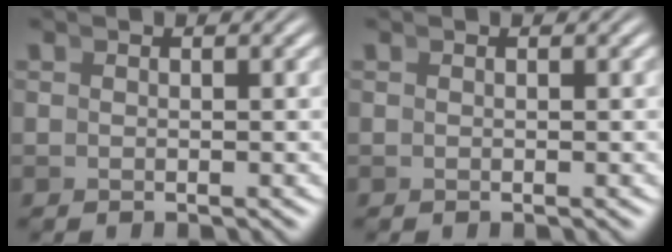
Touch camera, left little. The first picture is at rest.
{"total": 0.0}